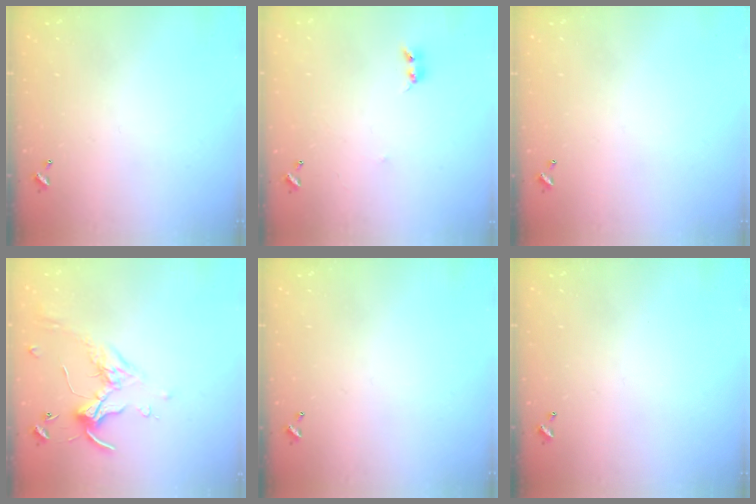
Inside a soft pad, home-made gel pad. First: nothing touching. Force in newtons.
{"total": 2.7, "press": 2.7, "slide": 0.3}
{"total": 0.0}
{"total": 0.5, "press": 0.4, "slide": 0.4}
{"total": 0.0}
{"total": 0.0}